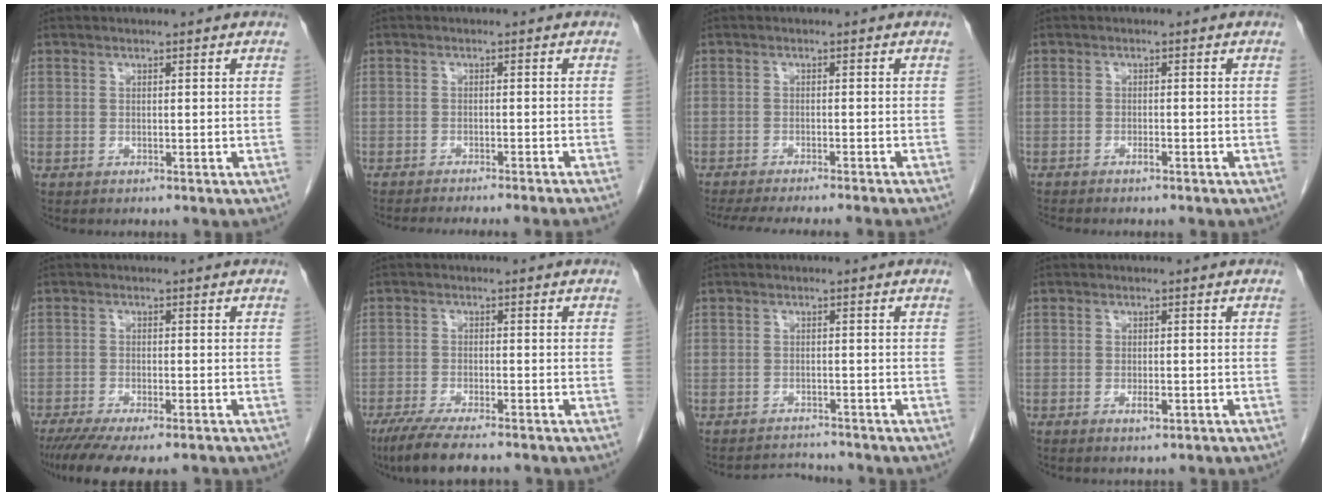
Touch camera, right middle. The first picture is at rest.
{"total": 12.2, "force": [-11.0, -0.6, 5.0], "torque": [-0.047, -0.029, -0.140]}
{"total": 13.9, "force": [-12.5, 0.2, 6.2], "torque": [-0.085, -0.029, -0.169]}
{"total": 2.0, "force": [-1.7, 0.0, 1.0], "torque": [-0.020, -0.003, -0.023]}
{"total": 11.2, "force": [-8.7, 2.7, 6.6], "torque": [-0.110, -0.019, -0.132]}
{"total": 8.2, "force": [-6.5, 1.0, 5.0], "torque": [-0.083, -0.021, -0.104]}
{"total": 2.6, "force": [-2.5, 0.2, -0.9], "torque": [0.010, -0.010, -0.039]}
{"total": 1.7, "force": [-0.8, 0.5, 1.4], "torque": [-0.029, -0.003, -0.011]}